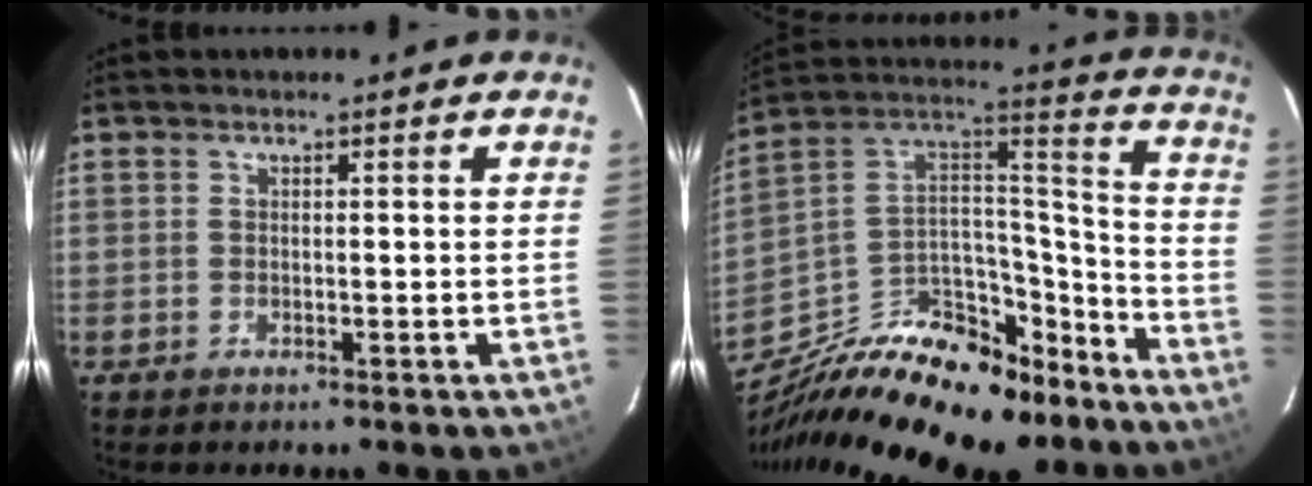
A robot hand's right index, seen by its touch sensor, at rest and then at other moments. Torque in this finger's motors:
{"motor_torque": [0.63, -1.17, 0.37, 0.00]}